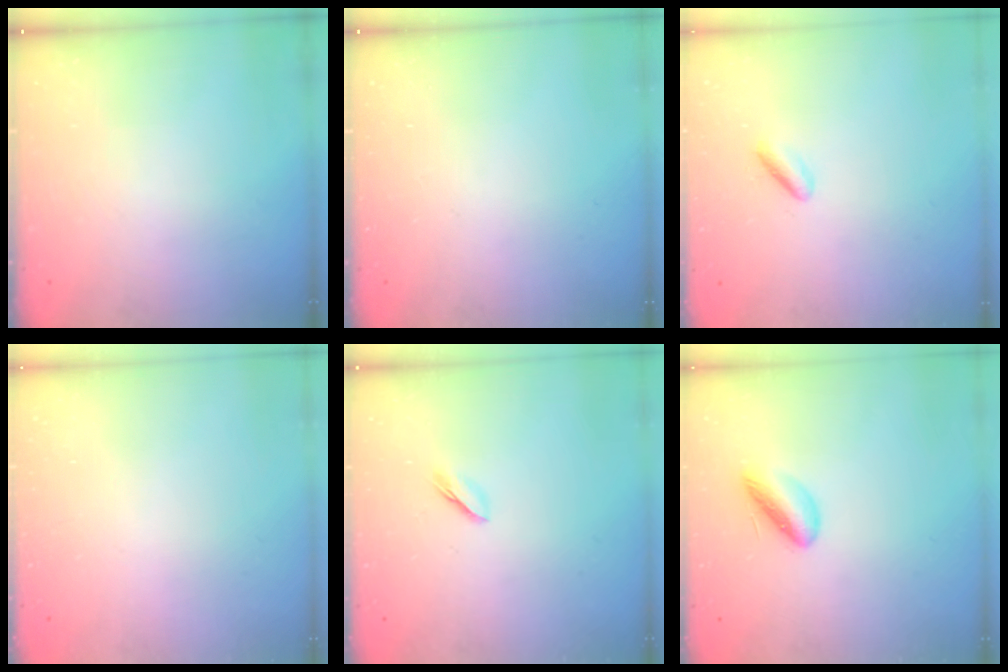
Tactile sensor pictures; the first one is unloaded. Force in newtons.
{"total": 0.0}
{"total": 1.5, "press": 1.2, "slide": 0.9}
{"total": 2.0, "press": 2.0, "slide": 0.1}
{"total": 2.5, "press": 2.5, "slide": 0.4}
{"total": 5.8, "press": 5.8, "slide": 0.6}